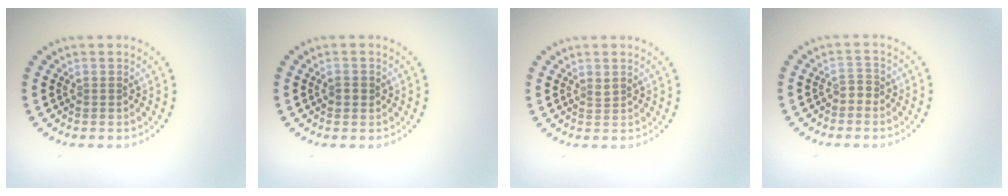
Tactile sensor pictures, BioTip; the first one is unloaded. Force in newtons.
{"total": 1.1, "press": 1.0, "slide": 0.2}
{"total": 0.6, "press": 0.5, "slide": 0.3}
{"total": 1.0, "press": 0.8, "slide": 0.5}